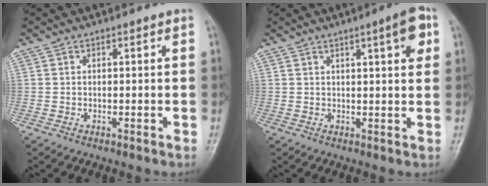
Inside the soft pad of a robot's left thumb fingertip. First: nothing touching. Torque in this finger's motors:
{"motor_torque": [0.08, 0.20, 0.25, 0.18, 0.10]}